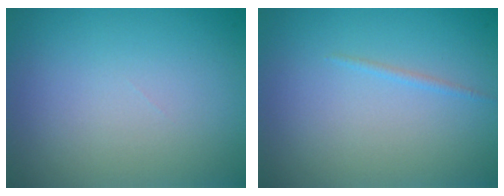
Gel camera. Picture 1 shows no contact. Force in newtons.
{"total": 0.6, "press": 0.6, "slide": 0.1}